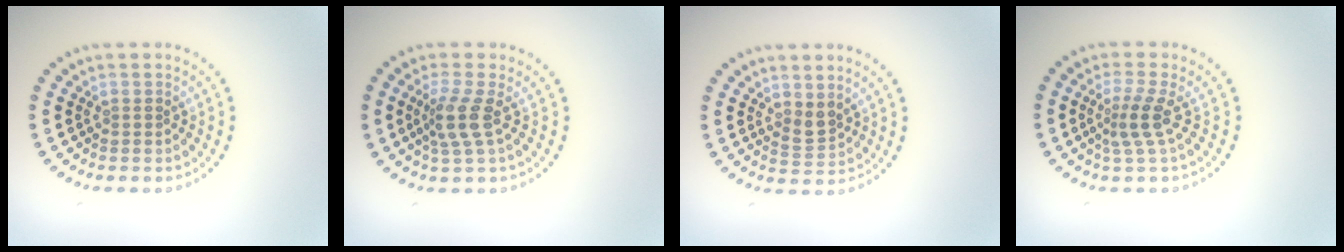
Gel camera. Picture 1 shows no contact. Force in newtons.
{"total": 2.7, "press": 2.0, "slide": 1.8}
{"total": 1.7, "press": 1.3, "slide": 1.0}
{"total": 2.4, "press": 1.7, "slide": 1.7}